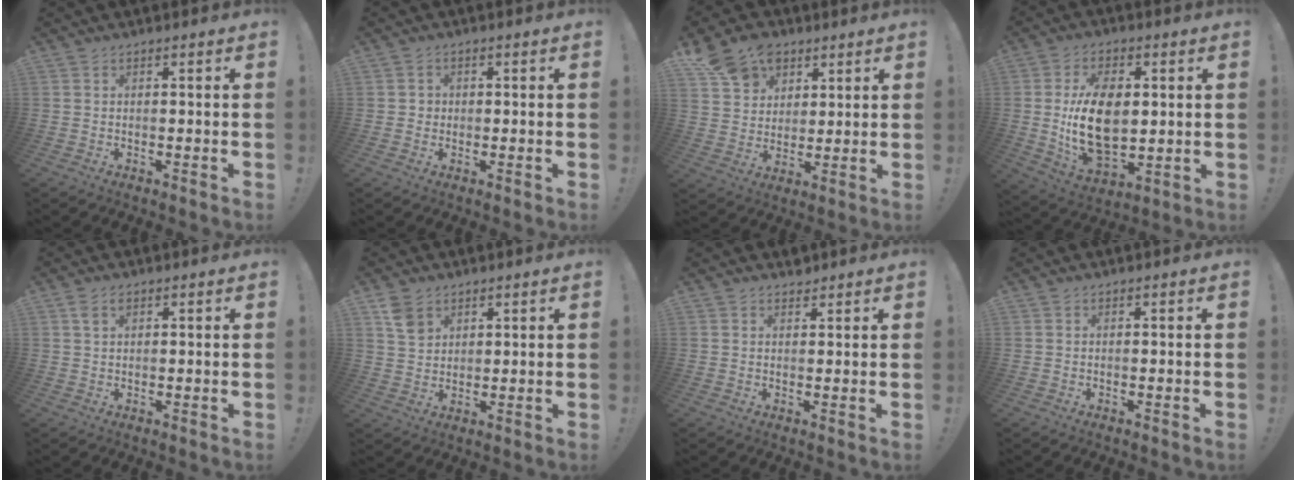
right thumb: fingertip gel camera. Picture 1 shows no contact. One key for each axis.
{"total": 1.9, "fx": -0.2, "fy": 1.8, "fz": 0.4, "tx": -0.008, "ty": 0.004, "tz": -0.003}
{"total": 13.4, "fx": 7.6, "fy": 10.0, "fz": 4.7, "tx": -0.069, "ty": -0.042, "tz": 0.150}
{"total": 17.4, "fx": 0.7, "fy": 10.9, "fz": 13.6, "tx": -0.251, "ty": -0.006, "tz": 0.013}
{"total": 2.6, "fx": 1.4, "fy": 1.4, "fz": 1.7, "tx": -0.022, "ty": -0.004, "tz": 0.023}
{"total": 6.4, "fx": 3.6, "fy": 4.5, "fz": 2.9, "tx": -0.043, "ty": -0.011, "tz": 0.070}
{"total": 1.8, "fx": 1.6, "fy": 0.7, "fz": 0.1, "tx": 0.005, "ty": -0.012, "tz": 0.030}
{"total": 0.0}